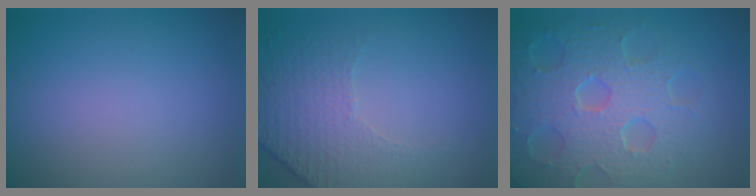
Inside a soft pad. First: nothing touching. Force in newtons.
{"total": 4.8, "press": 3.4, "slide": 3.3}
{"total": 8.2, "press": 5.8, "slide": 5.8}